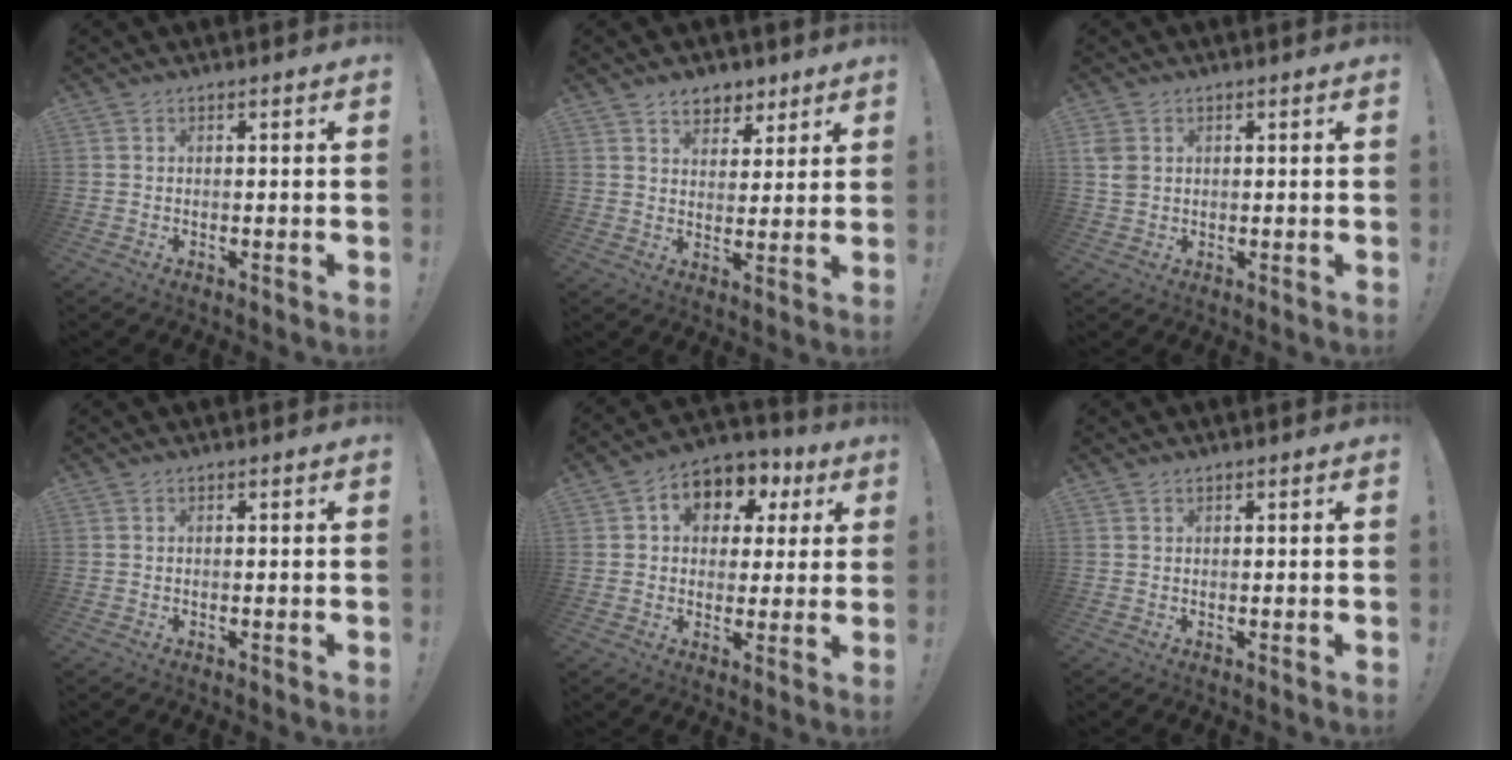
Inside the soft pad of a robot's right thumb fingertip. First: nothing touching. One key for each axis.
{"total": 7.1, "fx": 4.9, "fy": 4.9, "fz": 1.8, "tx": -0.010, "ty": -0.034, "tz": 0.091}
{"total": 4.0, "fx": 1.5, "fy": 3.0, "fz": 2.3, "tx": -0.036, "ty": -0.004, "tz": 0.027}
{"total": 0.0}
{"total": 8.8, "fx": 2.5, "fy": 7.4, "fz": 3.9, "tx": -0.059, "ty": -0.008, "tz": 0.052}
{"total": 0.5, "fx": 0.5, "fy": 0.3, "fz": 0.0, "tx": 0.007, "ty": -0.003, "tz": 0.008}